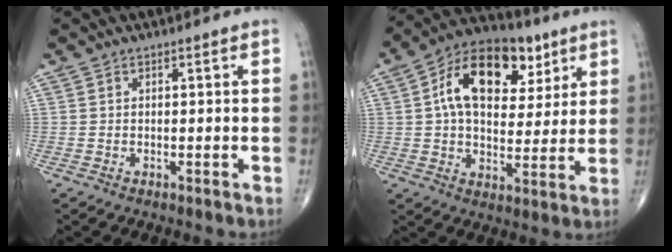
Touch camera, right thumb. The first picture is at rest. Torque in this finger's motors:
{"motor_torque": [0.05, 0.52, 1.34, 0.48, 0.09]}